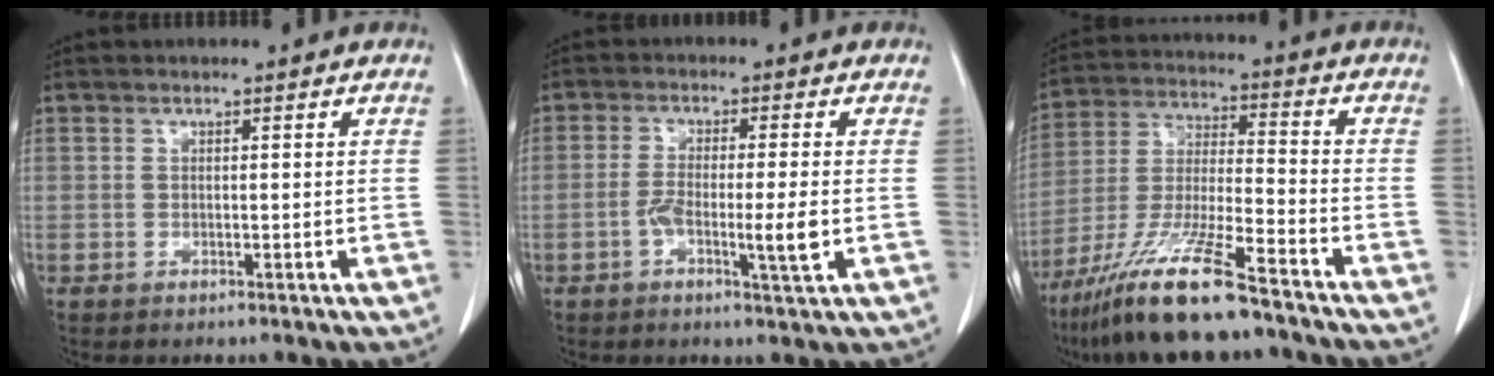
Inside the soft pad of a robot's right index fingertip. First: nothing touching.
{"total": 6.1, "force": [-1.7, 0.2, 5.9], "torque": [-0.105, -0.006, -0.028]}
{"total": 14.9, "force": [-11.0, 0.7, 10.1], "torque": [-0.210, -0.035, -0.204]}